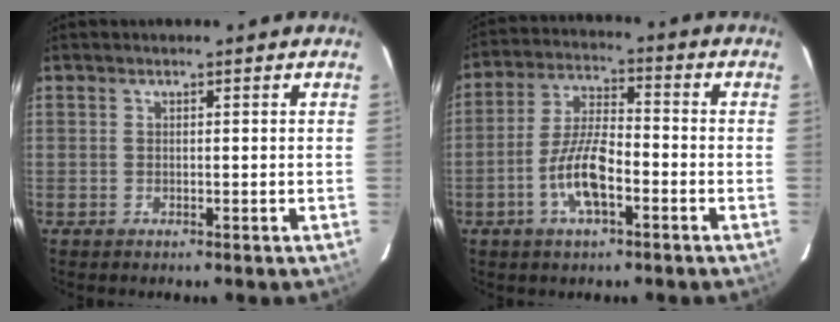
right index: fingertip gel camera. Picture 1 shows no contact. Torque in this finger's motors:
{"motor_torque": [1.31, -0.50, 0.49, 0.10]}